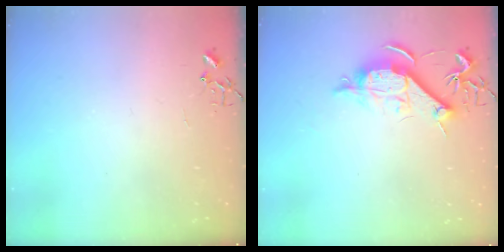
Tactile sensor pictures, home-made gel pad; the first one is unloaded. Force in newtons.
{"total": 10.6, "press": 10.6, "slide": 0.8}